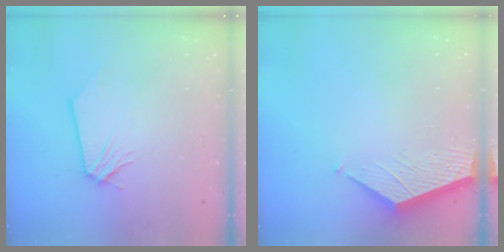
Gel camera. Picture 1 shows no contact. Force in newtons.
{"total": 3.4, "press": 3.4, "slide": 0.4}